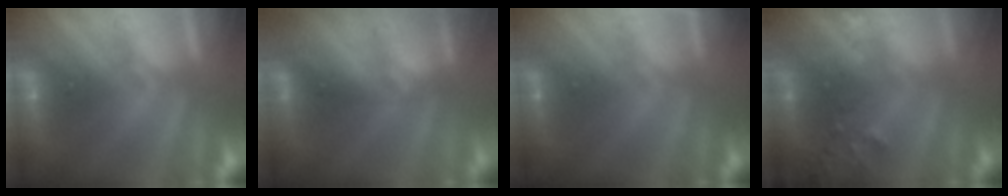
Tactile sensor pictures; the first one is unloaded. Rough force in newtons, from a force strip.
{"total": 2.8}
{"total": 2.4}
{"total": 6.1}